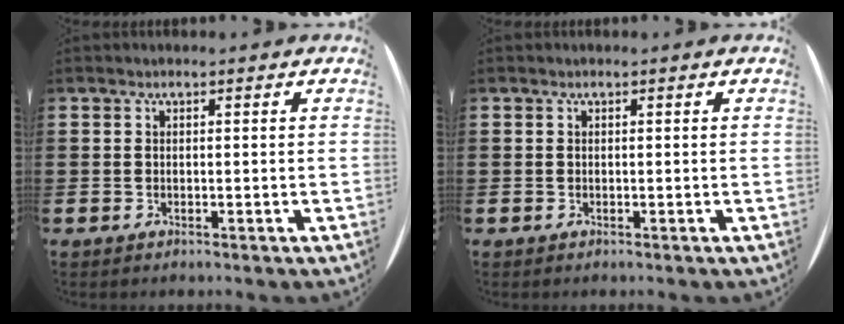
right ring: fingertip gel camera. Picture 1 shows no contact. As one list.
[{"total": 0.0}]